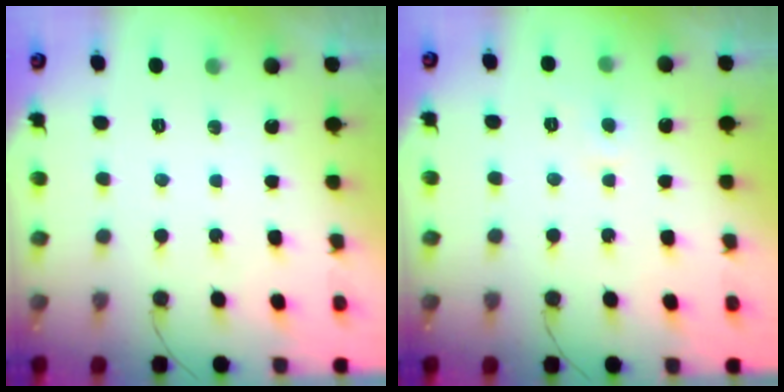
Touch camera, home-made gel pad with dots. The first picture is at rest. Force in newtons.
{"total": 4.7, "press": 4.7, "slide": 0.4}